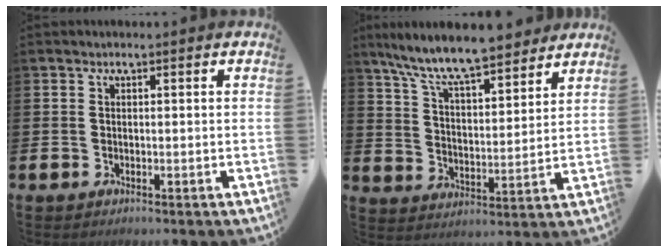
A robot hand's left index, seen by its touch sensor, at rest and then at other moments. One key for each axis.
{"total": 10.0, "fx": 9.2, "fy": 1.7, "fz": 3.6, "tx": -0.101, "ty": -0.055, "tz": 0.162}